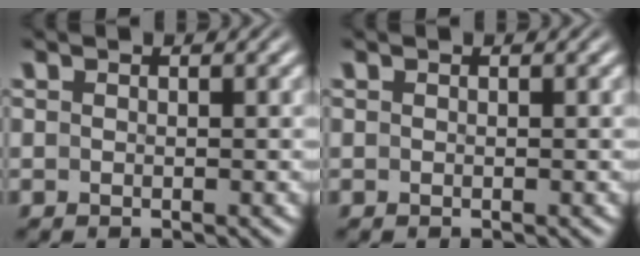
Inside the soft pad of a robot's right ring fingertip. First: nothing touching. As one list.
[{"total": 0.0}]